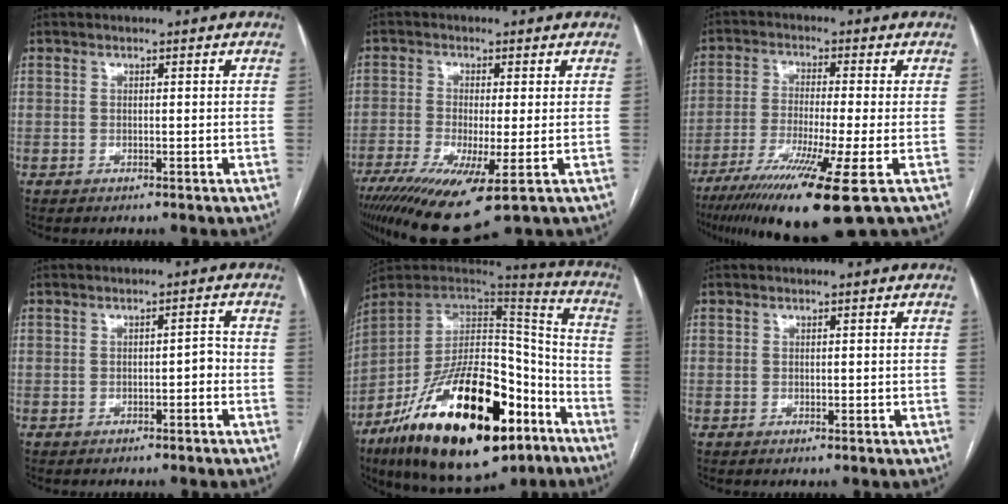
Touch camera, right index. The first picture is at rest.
{"total": 13.9, "force": [-7.1, 2.6, 11.6], "torque": [-0.208, -0.038, -0.116]}
{"total": 14.2, "force": [-8.1, -0.8, 11.6], "torque": [-0.211, -0.041, -0.139]}
{"total": 1.9, "force": [-0.6, 0.7, 1.7], "torque": [-0.020, 0.005, -0.009]}
{"total": 32.6, "force": [-17.3, 12.5, 24.6], "torque": [-0.401, -0.009, -0.275]}
{"total": 0.7, "force": [0.1, 0.5, 0.5], "torque": [-0.007, -0.001, 0.004]}